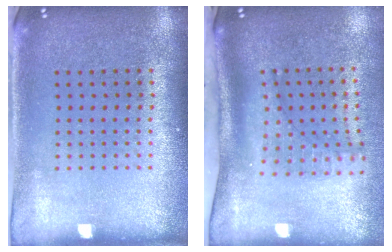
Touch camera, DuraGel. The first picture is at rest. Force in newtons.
{"total": 2.2, "press": 1.5, "slide": 1.6}